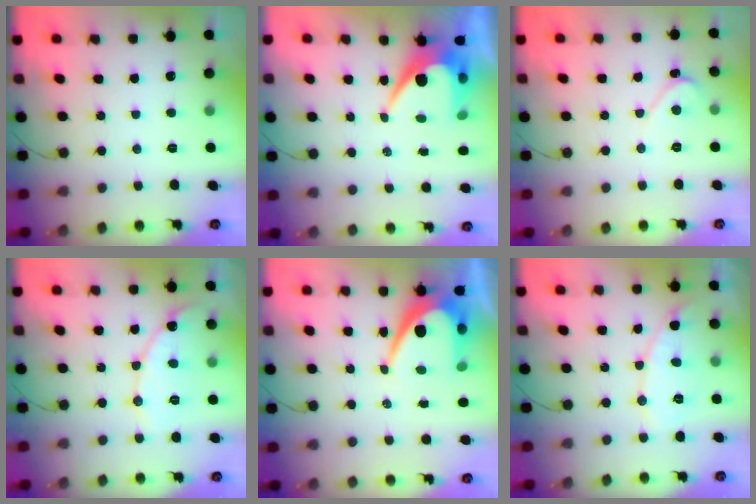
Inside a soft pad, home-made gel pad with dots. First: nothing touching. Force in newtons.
{"total": 10.4, "press": 10.4, "slide": 0.5}
{"total": 2.1, "press": 2.1, "slide": 0.2}
{"total": 10.8, "press": 10.8, "slide": 0.7}
{"total": 11.5, "press": 11.4, "slide": 0.9}
{"total": 8.1, "press": 8.1, "slide": 0.4}